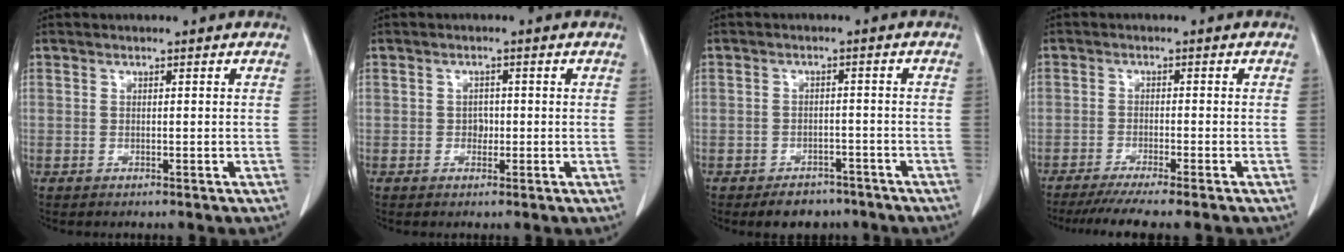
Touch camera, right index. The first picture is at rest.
{"total": 1.4, "force": [-0.2, 1.1, 0.9], "torque": [-0.011, 0.004, -0.004]}
{"total": 5.2, "force": [-4.0, 2.9, 1.4], "torque": [-0.013, 0.007, -0.055]}
{"total": 8.0, "force": [-6.8, -0.6, 4.2], "torque": [-0.052, -0.020, -0.106]}